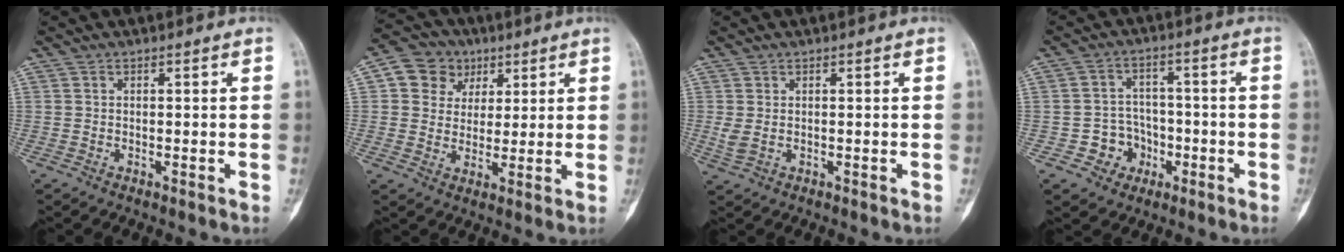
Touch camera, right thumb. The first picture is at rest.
{"total": 9.1, "force": [3.5, 7.9, 2.8], "torque": [-0.010, -0.003, 0.055]}
{"total": 2.0, "force": [0.1, 1.1, 1.7], "torque": [-0.047, 0.004, 0.011]}
{"total": 6.6, "force": [-2.5, 5.9, 1.4], "torque": [0.018, 0.024, -0.038]}